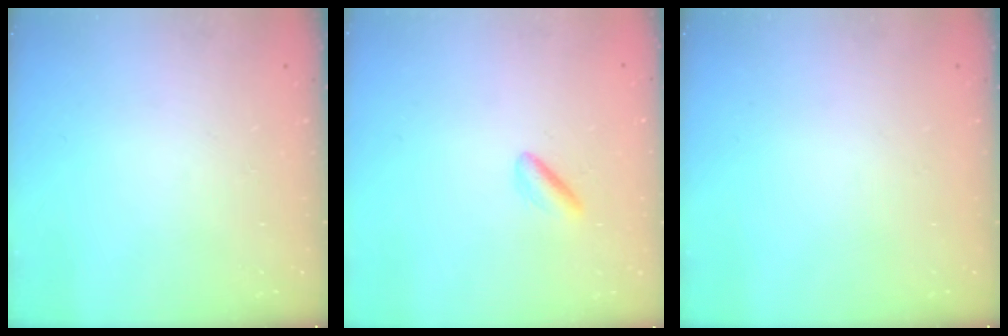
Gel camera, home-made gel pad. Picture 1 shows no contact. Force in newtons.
{"total": 2.4, "press": 2.2, "slide": 0.8}
{"total": 0.0}